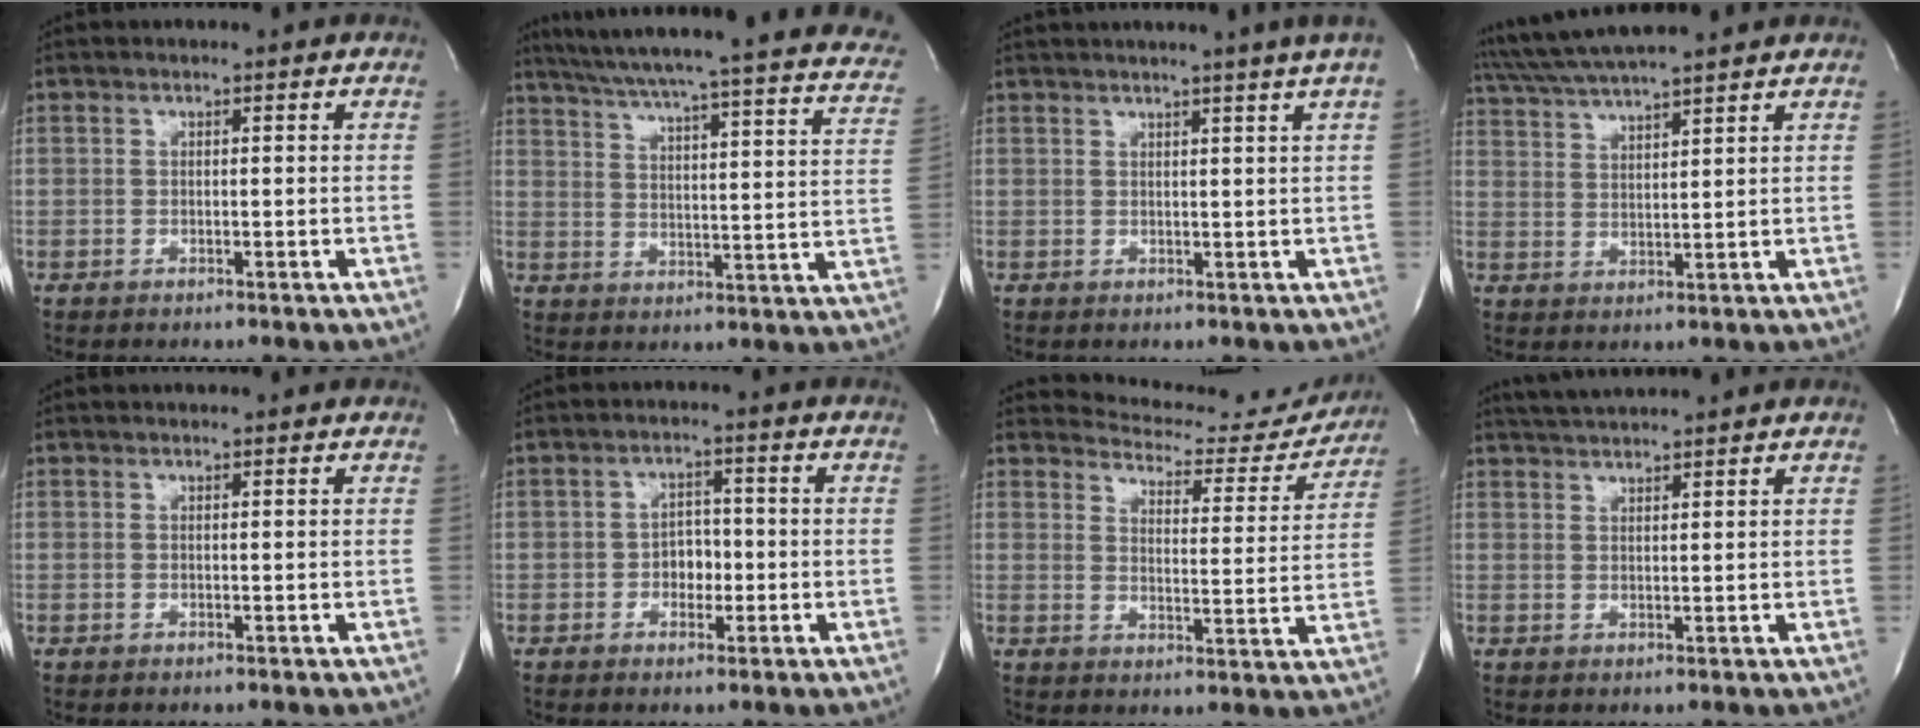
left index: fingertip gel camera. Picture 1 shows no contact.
{"total": 28.1, "force": [22.5, 3.2, 16.5], "torque": [-0.232, -0.025, 0.270]}
{"total": 5.5, "force": [4.3, -1.8, 2.8], "torque": [-0.034, 0.002, 0.047]}
{"total": 12.7, "force": [11.2, 0.5, 5.9], "torque": [-0.114, 0.029, 0.185]}
{"total": 1.6, "force": [1.5, 0.3, 0.2], "torque": [-0.011, 0.009, 0.014]}
{"total": 3.4, "force": [-1.0, 2.4, 2.1], "torque": [-0.026, 0.003, -0.020]}
{"total": 13.6, "force": [13.2, 3.4, 0.8], "torque": [0.008, -0.043, 0.146]}
{"total": 5.7, "force": [5.4, -0.4, 1.7], "torque": [-0.036, 0.025, 0.090]}